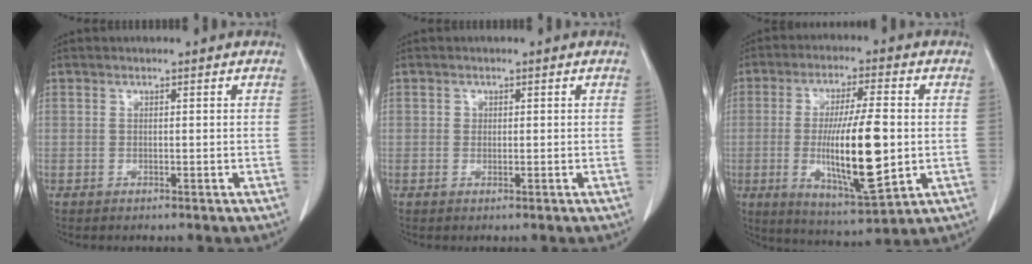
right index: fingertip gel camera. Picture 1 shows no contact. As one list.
[{"total": 0.5, "force": [0.1, 0.5, 0.1], "torque": [0.002, 0.002, 0.001]}, {"total": 14.9, "force": [-1.5, 2.5, 14.6], "torque": [-0.264, -0.015, -0.018]}]